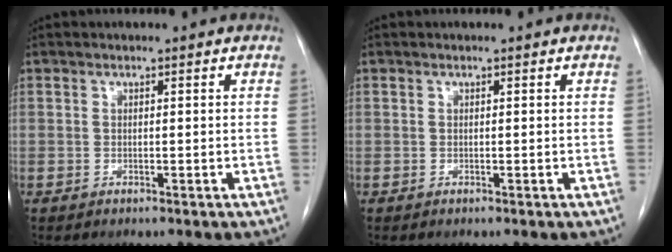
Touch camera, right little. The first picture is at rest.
{"total": 0.0}